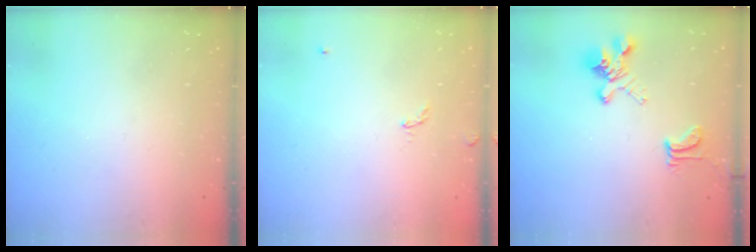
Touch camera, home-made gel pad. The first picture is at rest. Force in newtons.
{"total": 2.8, "press": 2.8, "slide": 0.3}
{"total": 3.9, "press": 3.6, "slide": 1.6}